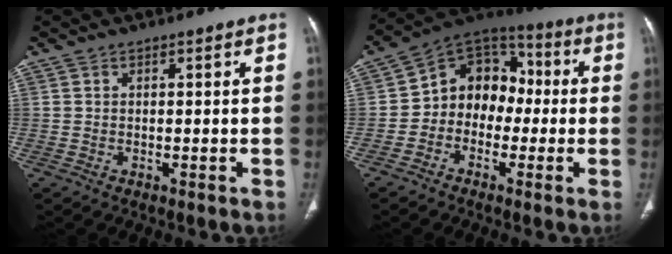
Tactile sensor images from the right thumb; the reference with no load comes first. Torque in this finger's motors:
{"motor_torque": [-0.58, 0.51, 0.06, 0.26, 0.07]}